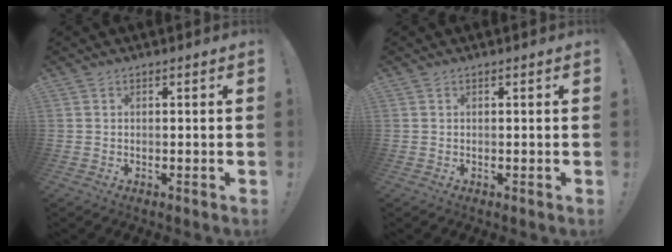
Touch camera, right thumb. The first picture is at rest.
{"total": 0.0}